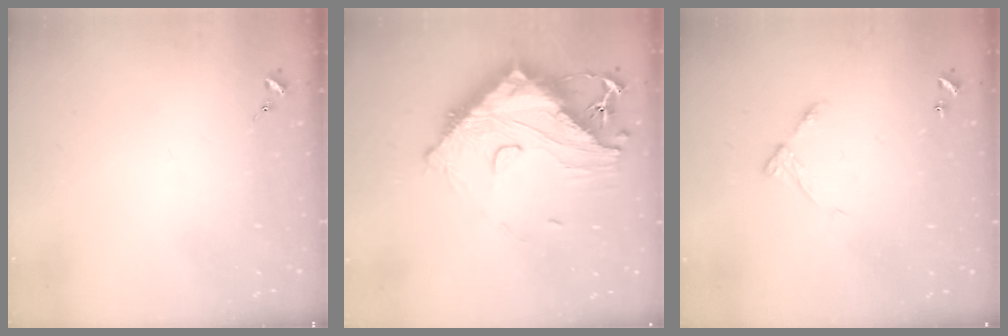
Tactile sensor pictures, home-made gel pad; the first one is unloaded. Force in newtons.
{"total": 20.5, "press": 20.4, "slide": 1.8}
{"total": 6.5, "press": 6.5, "slide": 0.5}